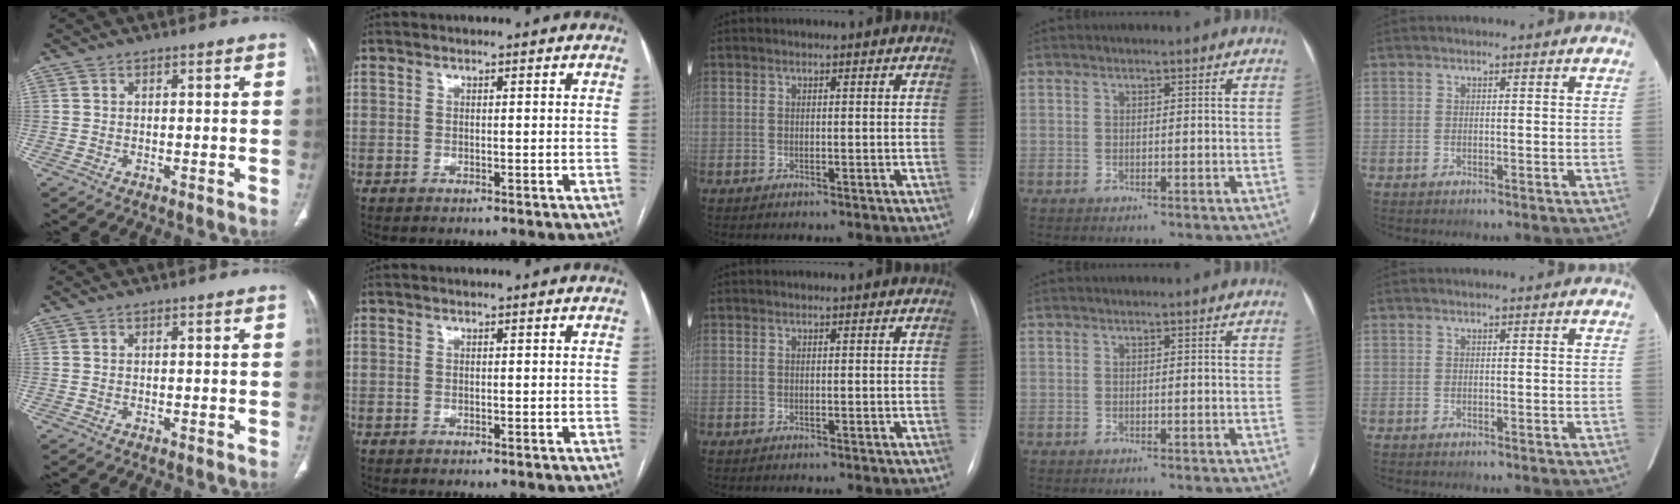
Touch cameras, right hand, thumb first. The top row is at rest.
{}